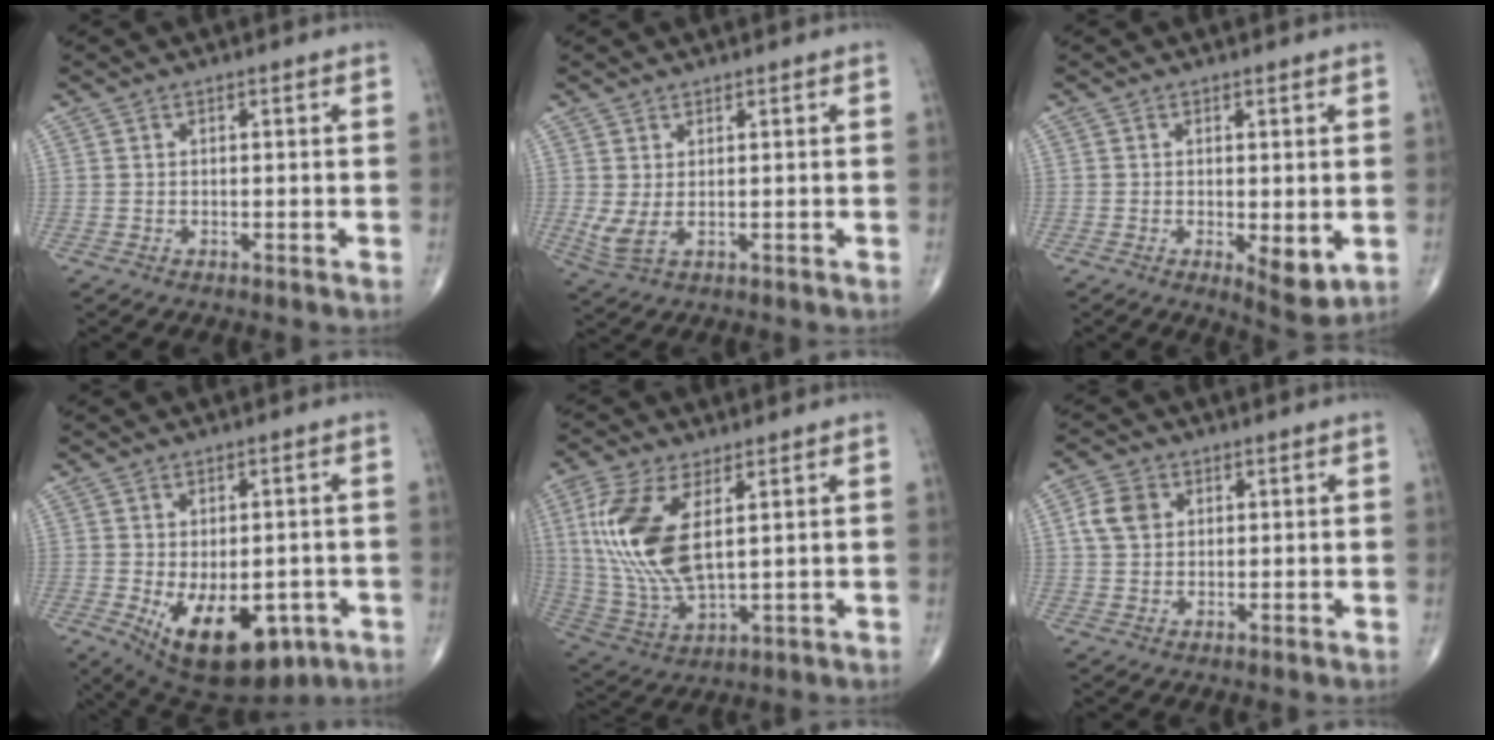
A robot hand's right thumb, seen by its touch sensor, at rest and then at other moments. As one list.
[{"total": 3.5, "force": [0.3, 1.3, 3.3], "torque": [-0.083, -0.001, 0.014]}, {"total": 5.2, "force": [-1.0, 1.9, 4.7], "torque": [-0.064, -0.016, -0.010]}, {"total": 16.1, "force": [-5.7, 9.0, 12.1], "torque": [-0.173, -0.004, -0.061]}, {"total": 16.2, "force": [3.8, 7.3, 14.0], "torque": [-0.309, -0.015, 0.086]}, {"total": 5.3, "force": [1.4, 4.2, 3.0], "torque": [-0.052, 0.004, 0.022]}]